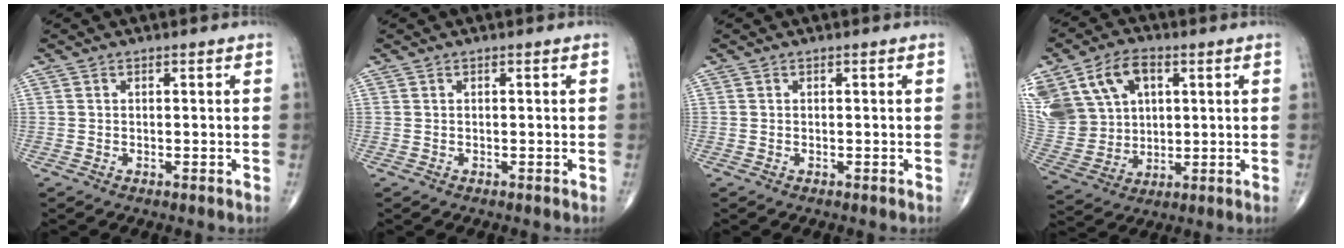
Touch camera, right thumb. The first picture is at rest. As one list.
[{"total": 0.0}, {"total": 0.0}, {"total": 20.7, "force": [7.7, 15.2, 11.7], "torque": [-0.260, 0.024, 0.165]}]